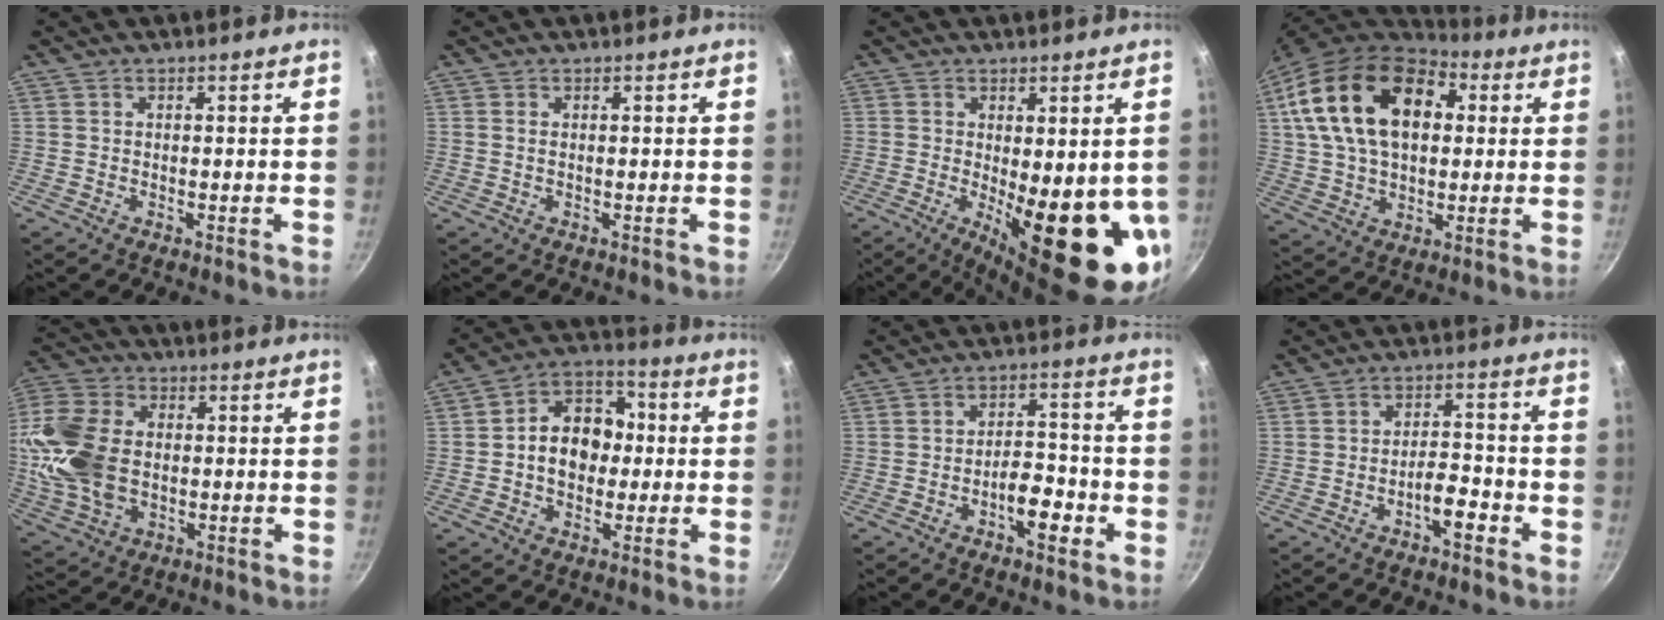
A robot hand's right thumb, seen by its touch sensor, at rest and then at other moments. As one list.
[{"total": 0.7, "force": [0.1, 0.3, 0.6], "torque": [-0.013, 0.001, 0.001]}, {"total": 17.0, "force": [-2.4, 5.6, 15.9], "torque": [-0.194, -0.032, -0.019]}, {"total": 22.4, "force": [6.0, 14.2, 16.2], "torque": [-0.266, 0.014, 0.095]}, {"total": 17.6, "force": [-0.3, 12.0, 12.9], "torque": [-0.254, 0.015, -0.006]}, {"total": 12.5, "force": [-0.1, 9.5, 8.1], "torque": [-0.080, 0.030, -0.019]}, {"total": 7.2, "force": [-3.2, 3.1, 5.6], "torque": [-0.071, 0.031, -0.053]}, {"total": 5.0, "force": [-3.0, 1.8, 3.7], "torque": [-0.051, 0.033, -0.047]}]